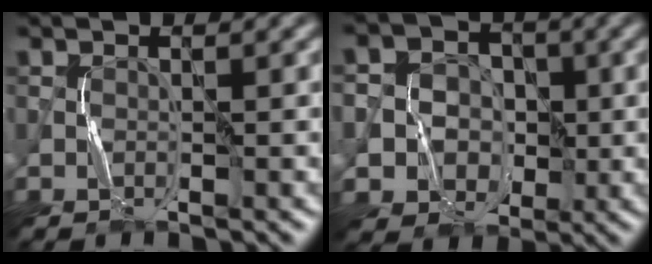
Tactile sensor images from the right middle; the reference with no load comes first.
{"total": 7.7, "force": [-1.0, 7.2, 2.4], "torque": [-0.051, 0.025, -0.047]}